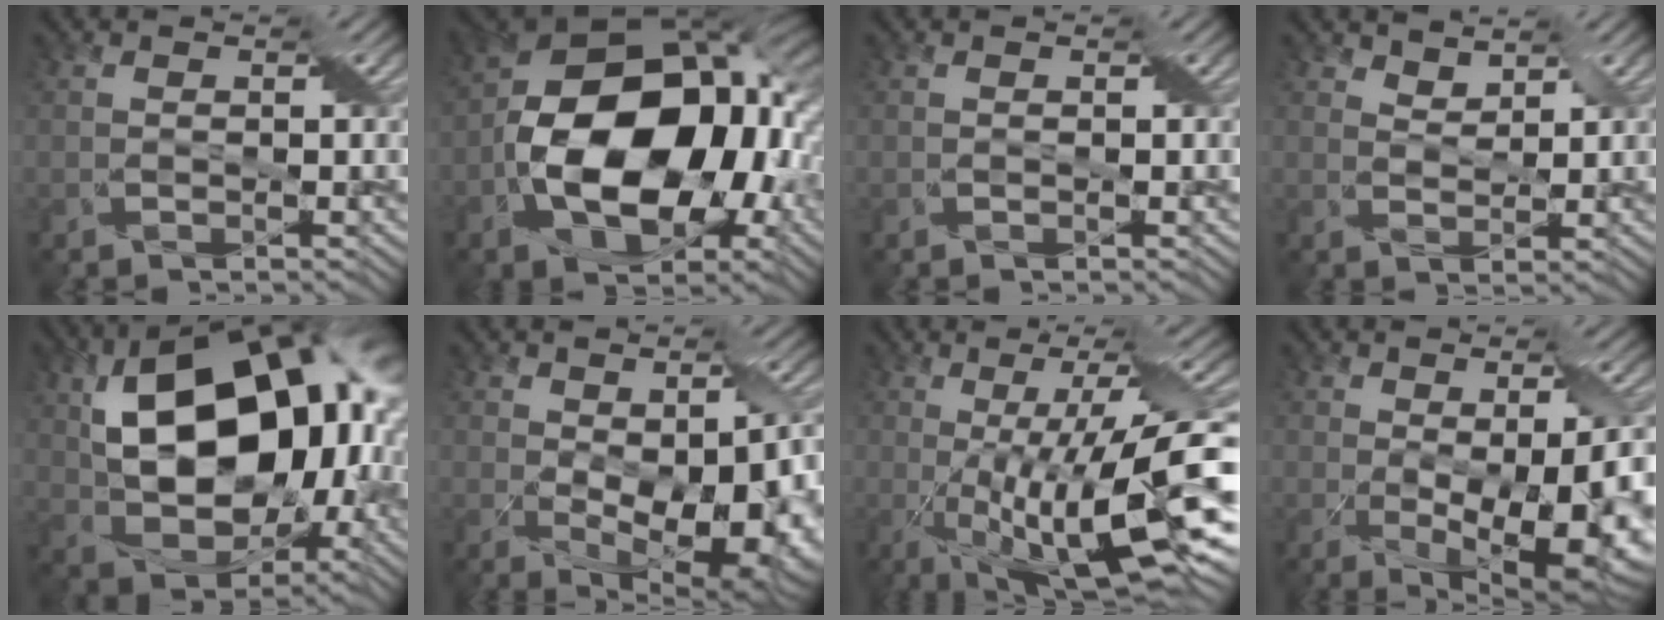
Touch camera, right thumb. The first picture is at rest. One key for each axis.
{"total": 17.8, "fx": -2.6, "fy": 11.3, "fz": 13.5, "tx": -0.228, "ty": -0.016, "tz": -0.050}
{"total": 0.0}
{"total": 2.2, "fx": 2.2, "fy": 0.4, "fz": 0.0, "tx": -0.005, "ty": -0.004, "tz": 0.042}
{"total": 18.1, "fx": 2.3, "fy": 11.7, "fz": 13.7, "tx": -0.242, "ty": 0.003, "tz": 0.045}
{"total": 13.8, "fx": -2.2, "fy": 7.5, "fz": 11.3, "tx": -0.162, "ty": -0.049, "tz": 0.000}
{"total": 17.3, "fx": -2.9, "fy": 4.5, "fz": 16.4, "tx": -0.239, "ty": -0.006, "tz": -0.041}
{"total": 12.5, "fx": -2.5, "fy": 5.5, "fz": 11.0, "tx": -0.162, "ty": -0.042, "tz": -0.010}